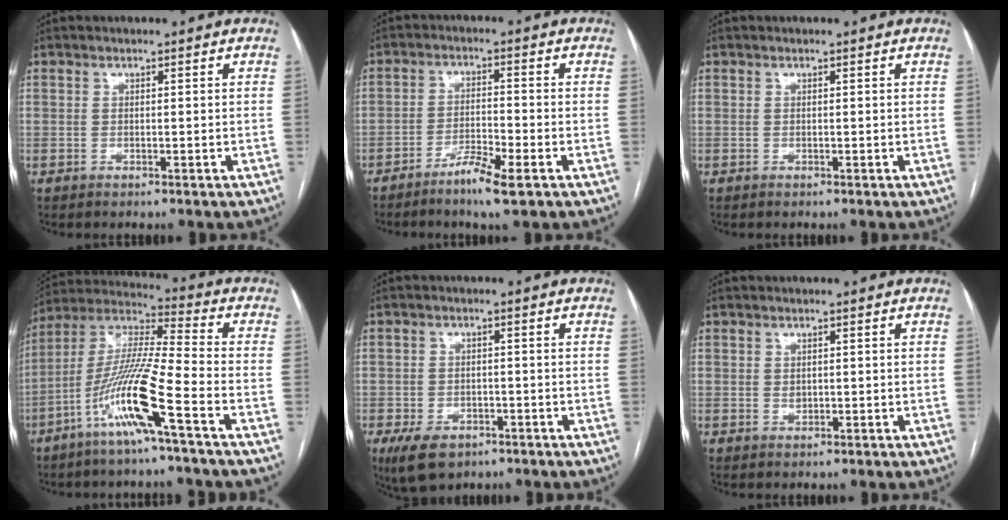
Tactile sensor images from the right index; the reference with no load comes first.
{"total": 5.6, "force": [-3.6, 0.5, 4.3], "torque": [-0.078, -0.004, -0.064]}
{"total": 0.0}
{"total": 14.1, "force": [-6.6, -0.6, 12.5], "torque": [-0.256, -0.009, -0.134]}
{"total": 6.4, "force": [-3.8, 4.2, 3.0], "torque": [-0.055, -0.002, -0.051]}
{"total": 0.8, "force": [0.1, 0.7, 0.4], "torque": [-0.006, 0.001, 0.002]}